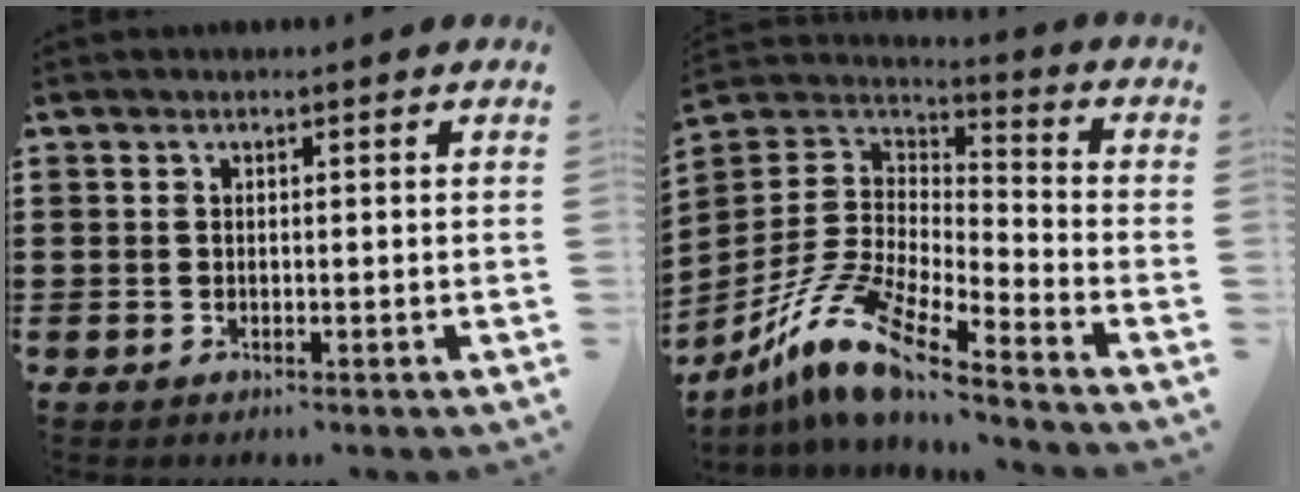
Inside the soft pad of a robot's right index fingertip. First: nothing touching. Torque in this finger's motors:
{"motor_torque": [0.72, -1.42, 0.34, 0.04]}